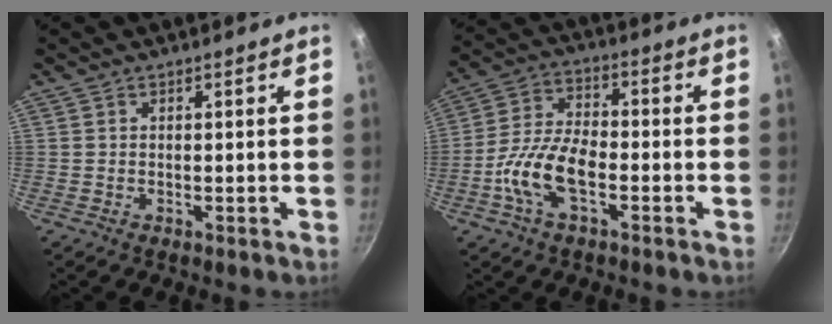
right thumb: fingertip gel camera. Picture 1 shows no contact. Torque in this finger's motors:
{"motor_torque": [1.71, 1.61, 0.84, -0.69, 0.12]}